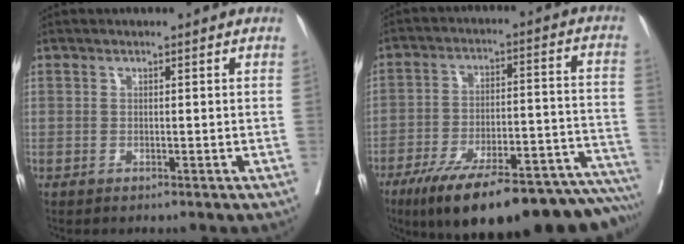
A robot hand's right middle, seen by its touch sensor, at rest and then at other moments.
{"total": 28.4, "force": [-23.2, 5.3, 15.5], "torque": [-0.155, 0.009, -0.325]}